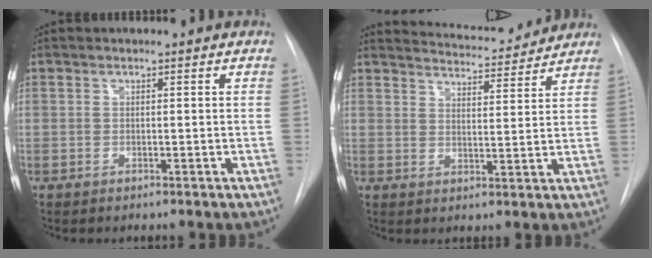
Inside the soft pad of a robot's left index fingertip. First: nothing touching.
{"total": 9.7, "force": [9.5, 1.2, 1.7], "torque": [-0.029, 0.002, 0.129]}